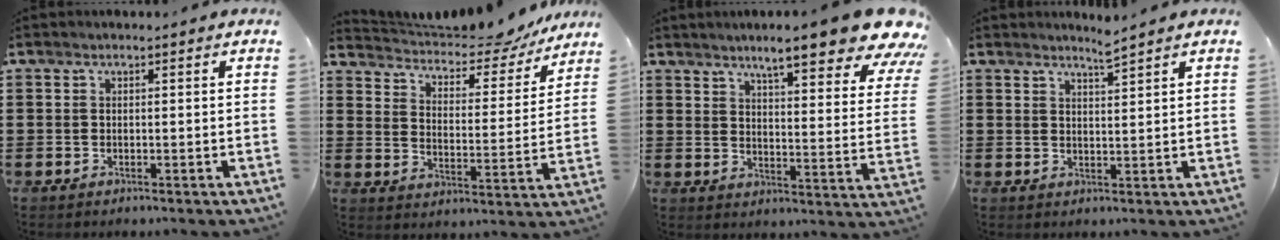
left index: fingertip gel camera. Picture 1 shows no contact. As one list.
[{"total": 5.2, "force": [4.9, 1.3, 1.1], "torque": [-0.041, -0.034, 0.079]}, {"total": 10.5, "force": [8.1, 0.9, 6.7], "torque": [-0.114, -0.049, 0.128]}, {"total": 2.7, "force": [2.5, -0.4, 1.0], "torque": [-0.024, -0.006, 0.046]}]